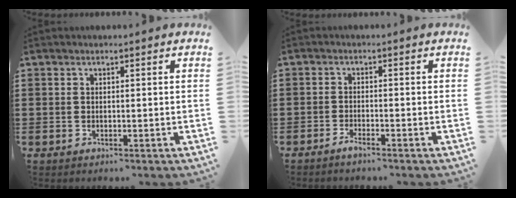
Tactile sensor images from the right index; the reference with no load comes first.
{"total": 1.4, "force": [-1.3, 0.0, 0.5], "torque": [-0.010, -0.002, -0.025]}